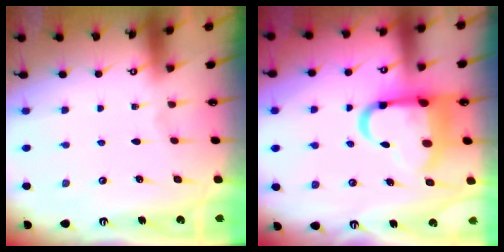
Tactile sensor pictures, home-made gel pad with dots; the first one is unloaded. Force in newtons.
{"total": 13.7, "press": 13.5, "slide": 2.6}